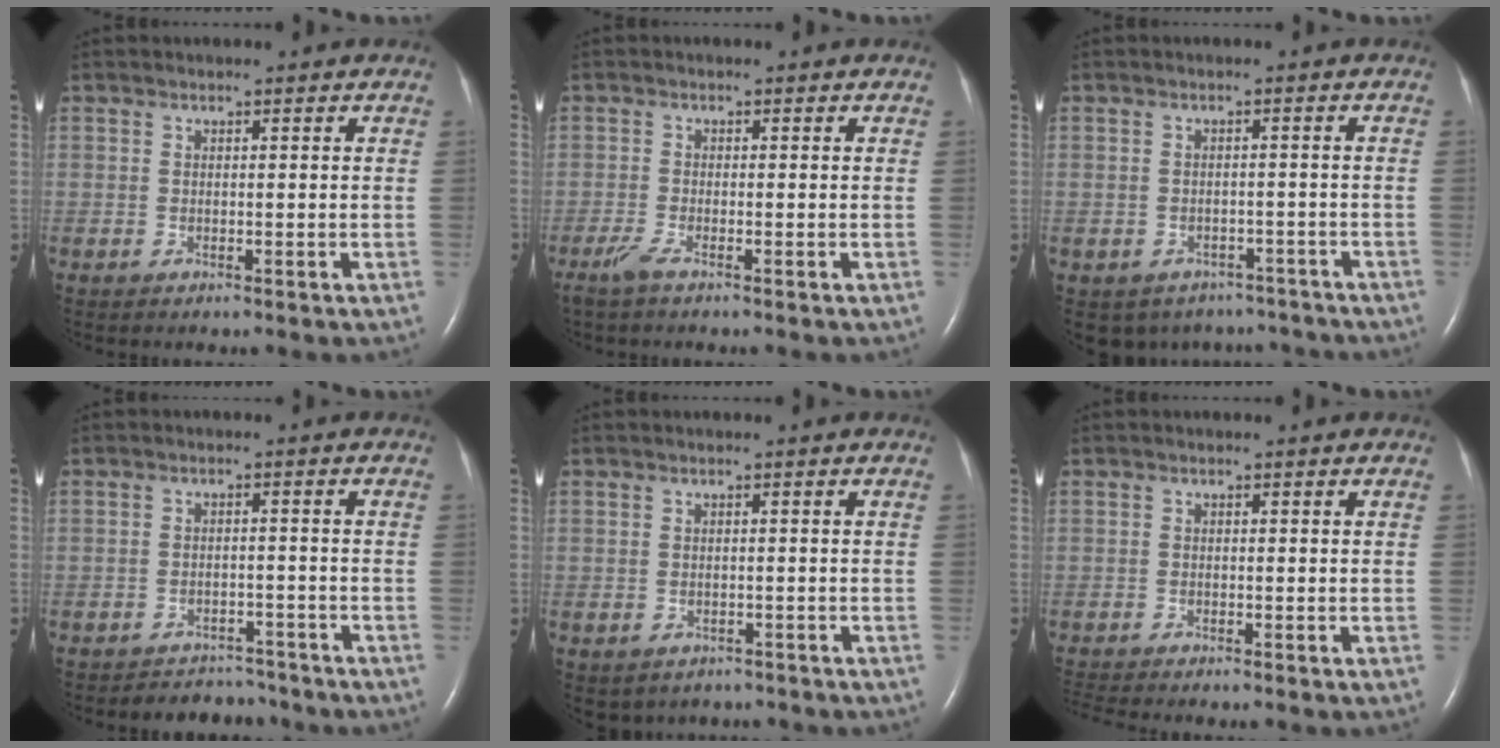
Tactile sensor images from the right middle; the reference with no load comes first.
{"total": 1.9, "force": [-1.4, 0.0, 1.2], "torque": [-0.040, -0.007, -0.034]}
{"total": 8.5, "force": [-7.2, 4.5, 0.9], "torque": [-0.011, 0.014, -0.077]}
{"total": 5.2, "force": [-4.8, 1.9, -1.1], "torque": [0.017, 0.017, -0.066]}
{"total": 4.9, "force": [-3.7, 3.0, 1.1], "torque": [-0.014, 0.012, -0.041]}
{"total": 2.3, "force": [-2.1, -0.7, 0.4], "torque": [-0.018, -0.013, -0.041]}